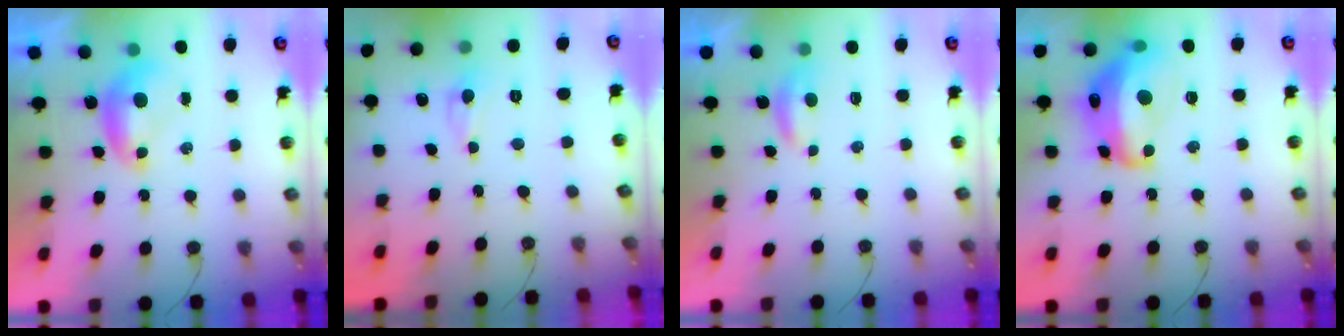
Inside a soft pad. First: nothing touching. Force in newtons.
{"total": 0.0}
{"total": 1.7, "press": 1.6, "slide": 0.5}
{"total": 13.8, "press": 13.7, "slide": 1.4}